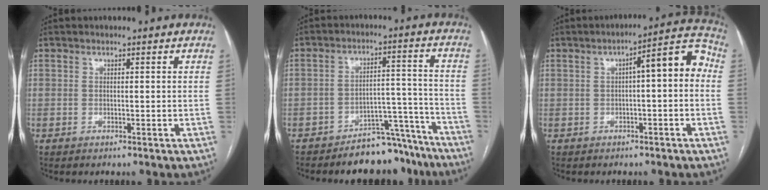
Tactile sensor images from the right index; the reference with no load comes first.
{"total": 10.1, "force": [-9.2, 3.8, 1.8], "torque": [0.009, 0.055, -0.137]}
{"total": 8.0, "force": [0.4, 1.9, 7.7], "torque": [-0.098, 0.039, 0.000]}